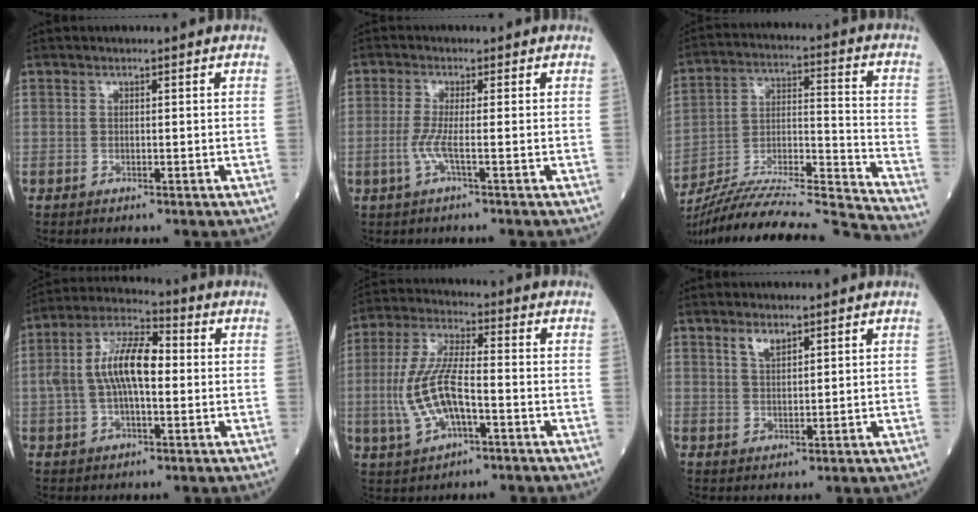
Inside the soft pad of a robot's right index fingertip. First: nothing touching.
{"total": 3.0, "force": [-0.9, -0.3, 2.9], "torque": [-0.069, -0.006, -0.025]}
{"total": 26.2, "force": [-24.8, -1.4, 8.3], "torque": [-0.136, -0.016, -0.387]}
{"total": 11.2, "force": [0.4, 4.3, 10.3], "torque": [-0.210, 0.027, 0.004]}
{"total": 10.5, "force": [-2.3, 3.3, 9.8], "torque": [-0.214, 0.002, -0.040]}
{"total": 2.5, "force": [1.8, 0.9, 1.5], "torque": [-0.030, 0.000, 0.038]}